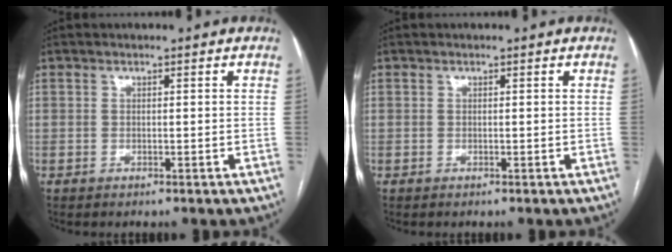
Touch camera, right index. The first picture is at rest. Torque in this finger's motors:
{"motor_torque": [0.00, 0.00, 0.01, 0.00]}